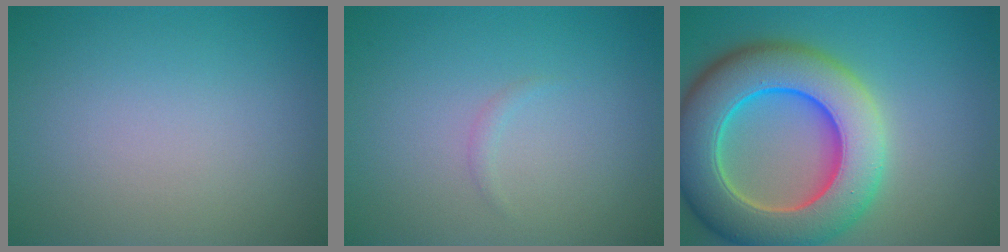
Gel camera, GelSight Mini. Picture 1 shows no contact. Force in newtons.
{"total": 0.6, "press": 0.6, "slide": 0.1}
{"total": 12.1, "press": 12.1, "slide": 0.6}